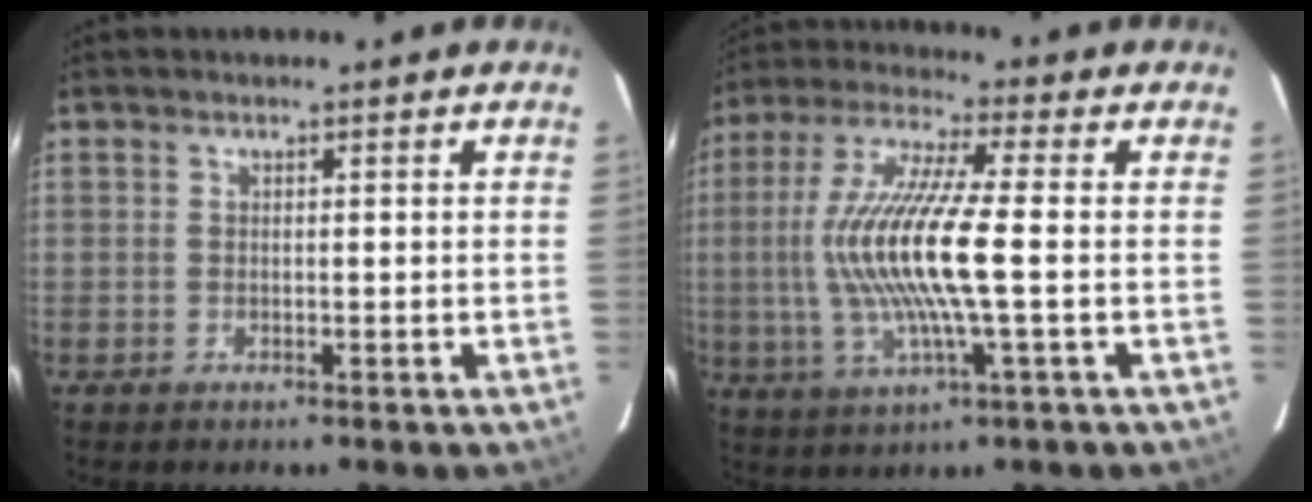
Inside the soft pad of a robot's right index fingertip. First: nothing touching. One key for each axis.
{"total": 15.3, "fx": -1.0, "fy": 1.6, "fz": 15.2, "tx": -0.298, "ty": -0.002, "tz": -0.019}